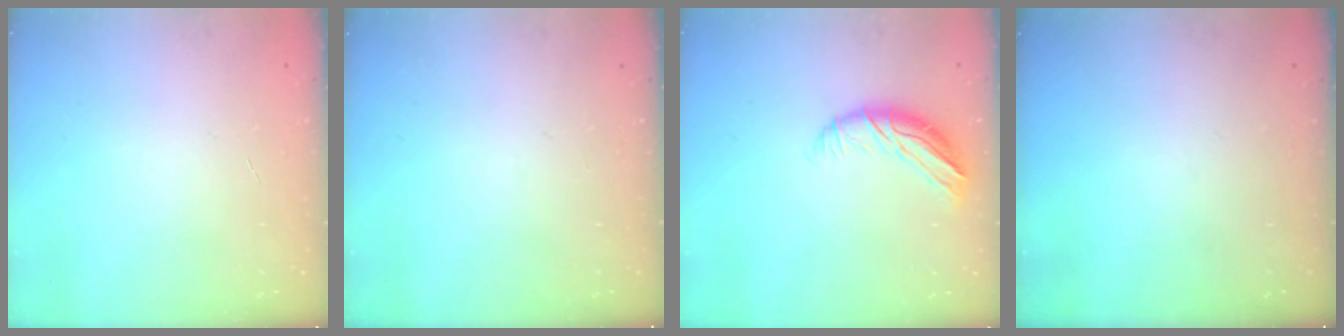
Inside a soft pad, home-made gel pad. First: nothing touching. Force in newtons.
{"total": 0.0}
{"total": 9.1, "press": 8.9, "slide": 1.5}
{"total": 0.0}